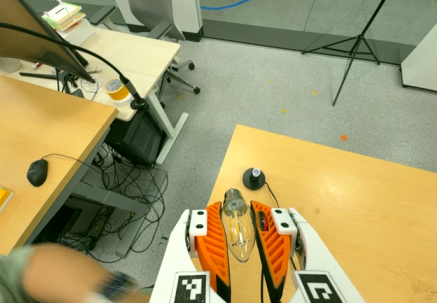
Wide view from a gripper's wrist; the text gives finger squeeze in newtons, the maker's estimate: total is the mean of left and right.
{"total": 21.7, "left": 24.0, "right": 19.3}